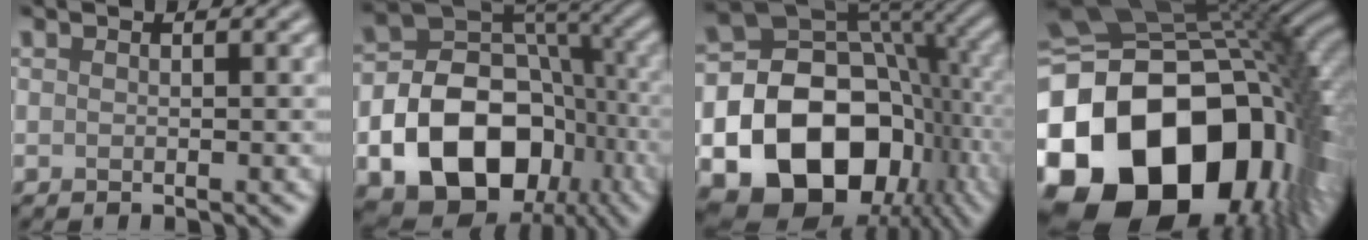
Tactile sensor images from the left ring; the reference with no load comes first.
{"total": 15.4, "force": [-5.4, 11.6, 8.5], "torque": [-0.133, -0.019, -0.105]}
{"total": 19.3, "force": [-5.9, 14.7, 11.0], "torque": [-0.178, -0.022, -0.107]}
{"total": 22.5, "force": [-7.0, 16.2, 14.0], "torque": [-0.308, -0.037, -0.105]}